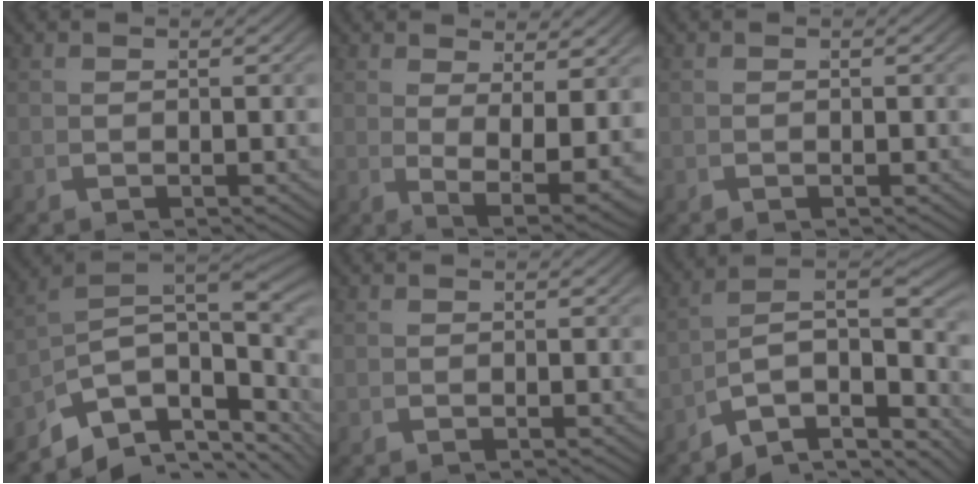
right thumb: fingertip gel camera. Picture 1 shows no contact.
{"total": 6.1, "force": [1.5, 2.6, 5.3], "torque": [-0.091, -0.026, 0.038]}
{"total": 0.0}
{"total": 13.8, "force": [-0.4, 9.0, 10.5], "torque": [-0.177, -0.026, 0.005]}
{"total": 0.0}
{"total": 13.6, "force": [-2.6, 9.8, 9.0], "torque": [-0.179, -0.051, -0.033]}